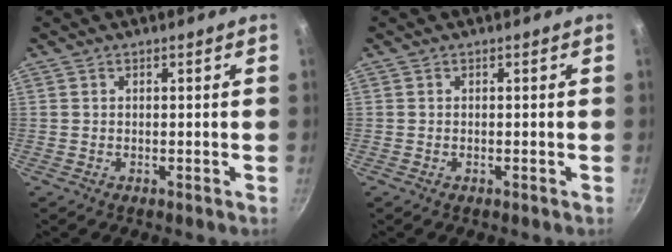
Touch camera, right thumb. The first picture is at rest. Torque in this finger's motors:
{"motor_torque": [-0.76, -0.06, 0.12, 0.25, 0.07]}